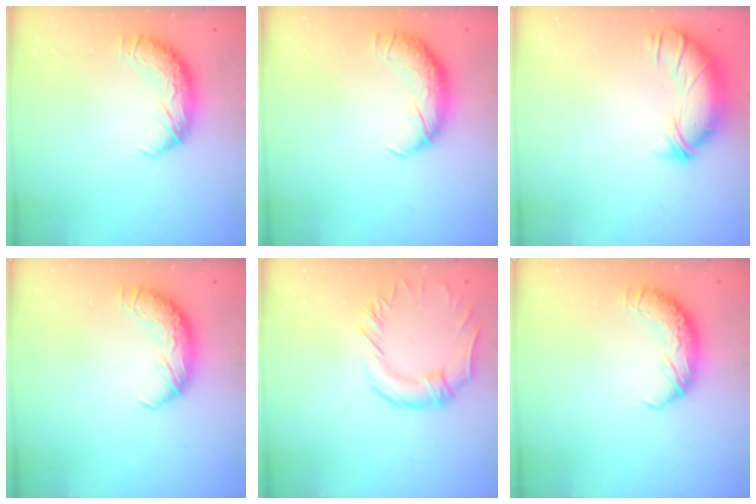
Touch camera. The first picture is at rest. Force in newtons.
{"total": 1.7, "press": 0.6, "slide": 1.6}
{"total": 2.8, "press": 1.5, "slide": 2.3}
{"total": 0.0}
{"total": 1.0, "press": 0.5, "slide": 0.8}
{"total": 0.0}